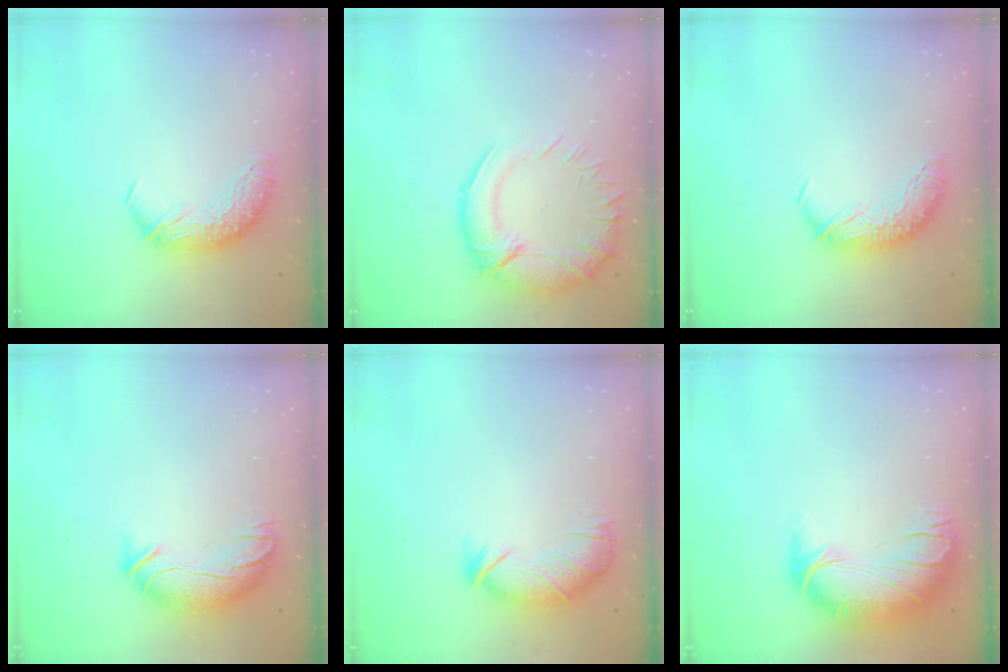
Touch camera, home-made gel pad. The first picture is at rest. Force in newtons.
{"total": 7.5, "press": 6.3, "slide": 4.0}
{"total": 0.0}
{"total": 3.5, "press": 2.3, "slide": 2.7}
{"total": 2.7, "press": 2.4, "slide": 1.4}
{"total": 3.7, "press": 2.2, "slide": 3.0}